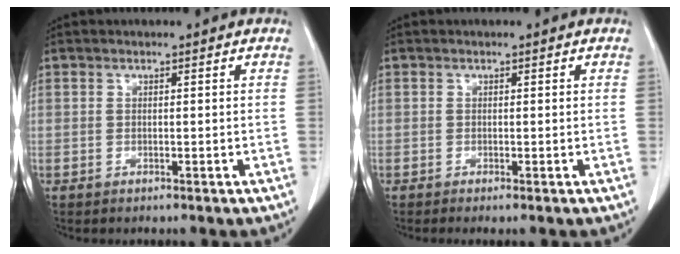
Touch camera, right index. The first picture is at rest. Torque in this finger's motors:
{"motor_torque": [-0.13, 0.17, 0.08, 0.01]}